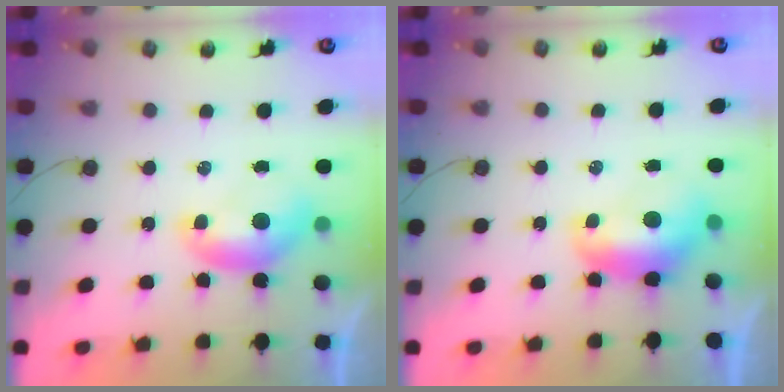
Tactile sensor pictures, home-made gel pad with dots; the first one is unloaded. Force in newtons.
{"total": 1.6, "press": 1.4, "slide": 0.7}